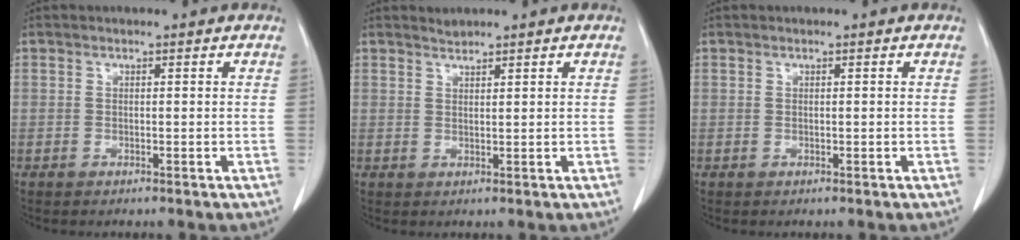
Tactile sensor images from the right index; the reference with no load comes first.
{"total": 1.4, "force": [1.4, 0.3, 0.2], "torque": [-0.004, 0.004, 0.030]}
{"total": 0.0}